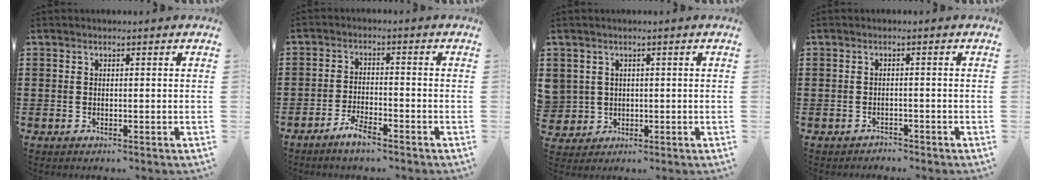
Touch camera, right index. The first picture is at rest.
{"total": 3.4, "force": [-2.9, 0.6, 1.6], "torque": [-0.043, 0.004, -0.060]}
{"total": 2.6, "force": [0.6, 2.5, -0.4], "torque": [-0.006, 0.011, 0.008]}
{"total": 1.2, "force": [-1.2, 0.2, -0.2], "torque": [-0.001, 0.004, -0.029]}